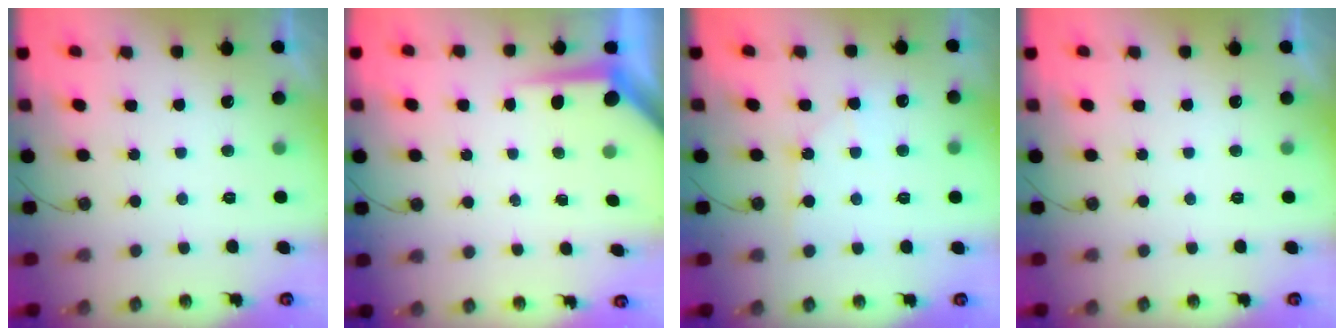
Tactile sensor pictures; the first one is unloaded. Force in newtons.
{"total": 5.4, "press": 5.4, "slide": 0.1}
{"total": 5.5, "press": 5.5, "slide": 0.6}
{"total": 0.0}